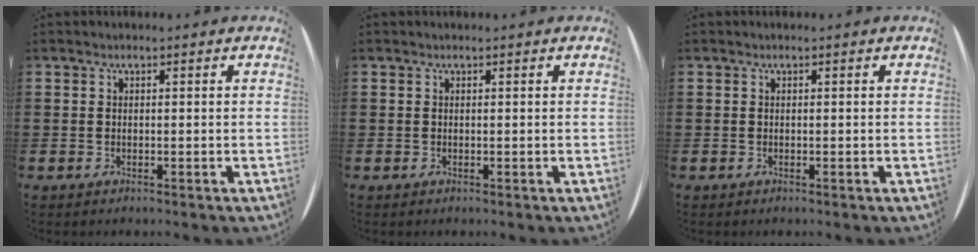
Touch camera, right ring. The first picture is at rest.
{"total": 0.0}
{"total": 0.0}